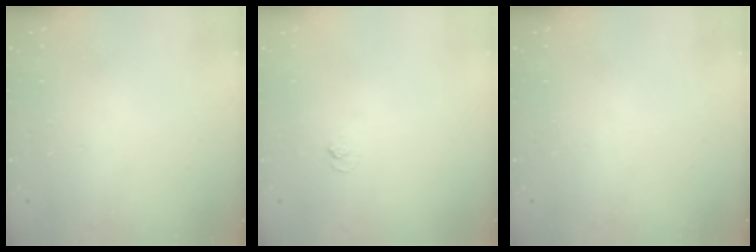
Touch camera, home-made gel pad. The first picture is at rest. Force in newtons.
{"total": 2.0, "press": 1.5, "slide": 1.3}
{"total": 0.0}